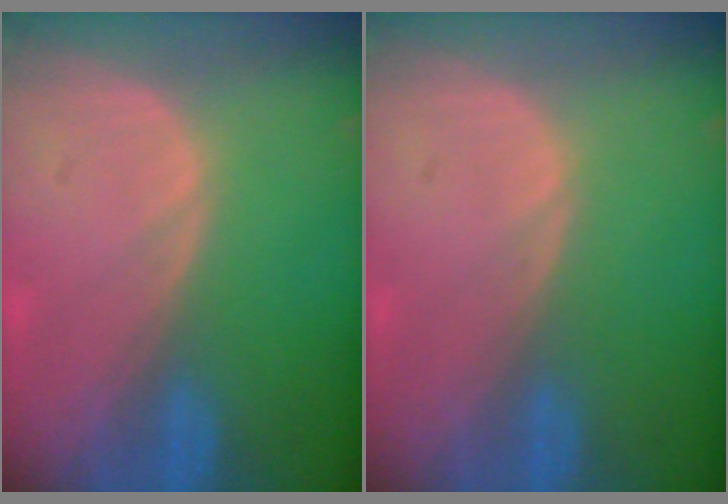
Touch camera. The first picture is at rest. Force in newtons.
{"total": 0.0}